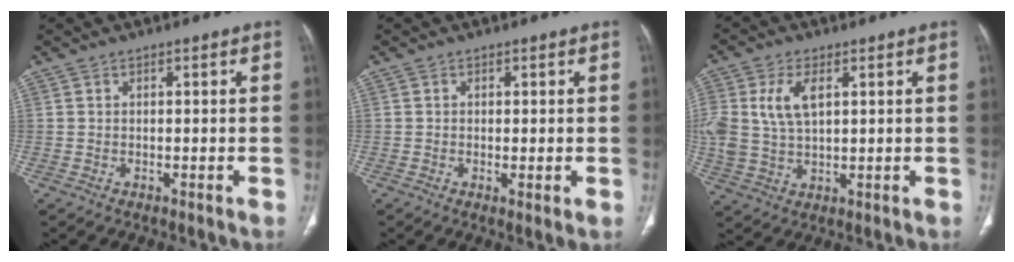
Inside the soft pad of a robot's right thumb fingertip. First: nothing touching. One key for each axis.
{"total": 1.9, "fx": -0.2, "fy": 0.5, "fz": 1.8, "tx": -0.038, "ty": -0.009, "tz": -0.005}
{"total": 8.9, "fx": 2.5, "fy": 5.0, "fz": 6.9, "tx": -0.152, "ty": 0.001, "tz": 0.054}